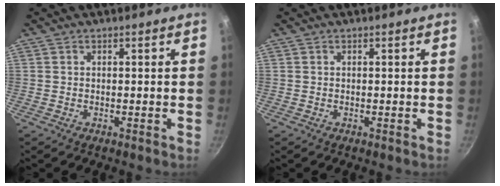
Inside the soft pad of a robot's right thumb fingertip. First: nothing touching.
{"total": 0.0}